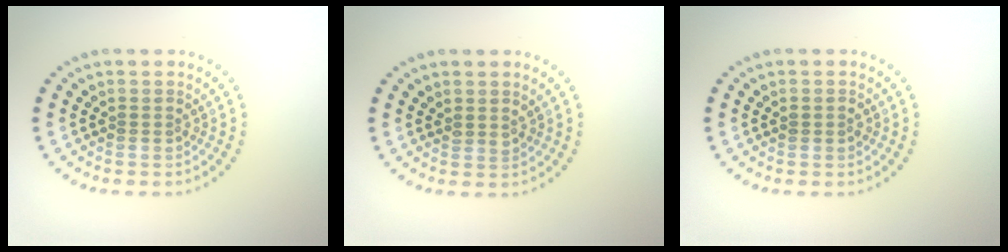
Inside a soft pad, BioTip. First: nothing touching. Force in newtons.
{"total": 0.7, "press": 0.5, "slide": 0.4}
{"total": 0.8, "press": 0.7, "slide": 0.1}